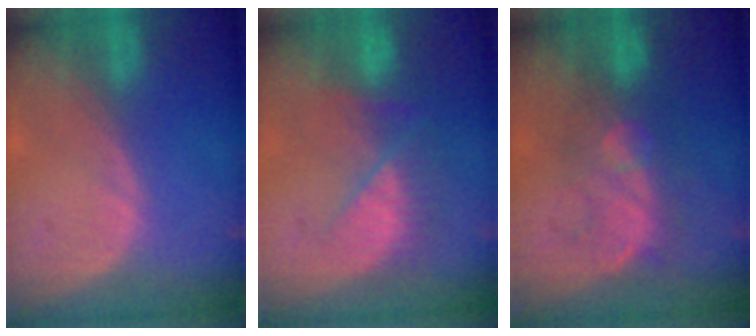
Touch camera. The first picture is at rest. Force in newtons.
{"total": 7.5, "press": 6.7, "slide": 3.4}
{"total": 8.1, "press": 7.7, "slide": 2.5}